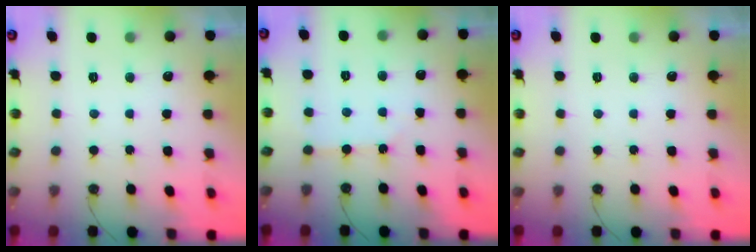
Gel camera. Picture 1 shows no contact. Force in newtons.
{"total": 3.1, "press": 3.1, "slide": 0.5}
{"total": 0.0}